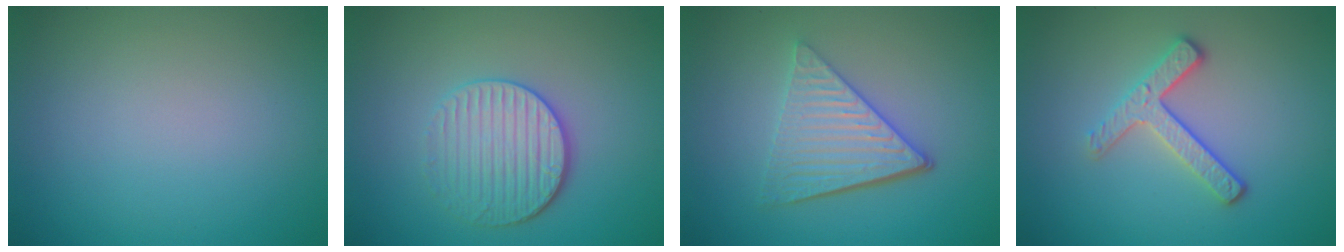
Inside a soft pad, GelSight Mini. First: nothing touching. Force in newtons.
{"total": 3.8, "press": 3.4, "slide": 1.7}
{"total": 4.9, "press": 3.7, "slide": 3.3}
{"total": 3.1, "press": 2.6, "slide": 1.7}